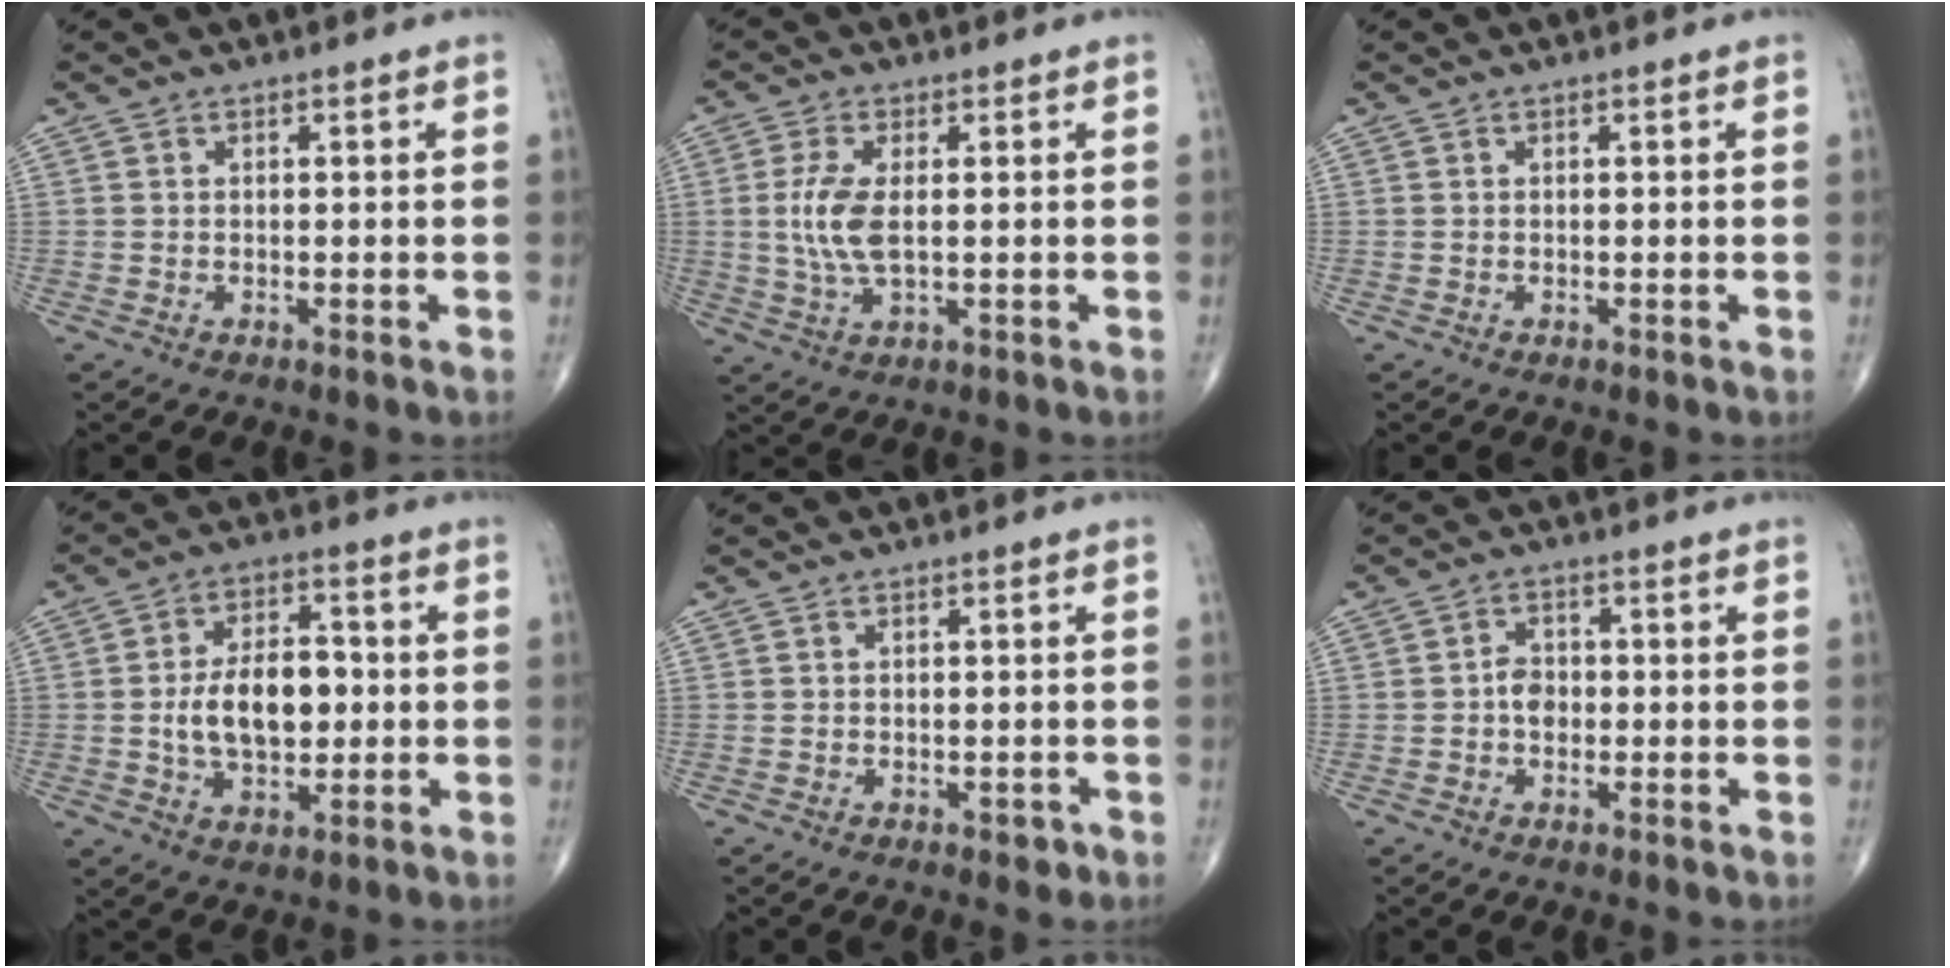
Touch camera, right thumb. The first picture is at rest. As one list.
[{"total": 7.2, "force": [0.5, 3.0, 6.5], "torque": [-0.153, -0.005, 0.012]}, {"total": 0.0}, {"total": 12.2, "force": [-0.4, 7.2, 9.8], "torque": [-0.147, 0.014, -0.006]}, {"total": 1.4, "force": [-0.7, 0.9, 0.8], "torque": [-0.006, 0.001, -0.009]}, {"total": 3.6, "force": [-0.6, 2.9, 2.1], "torque": [-0.016, 0.012, -0.018]}]